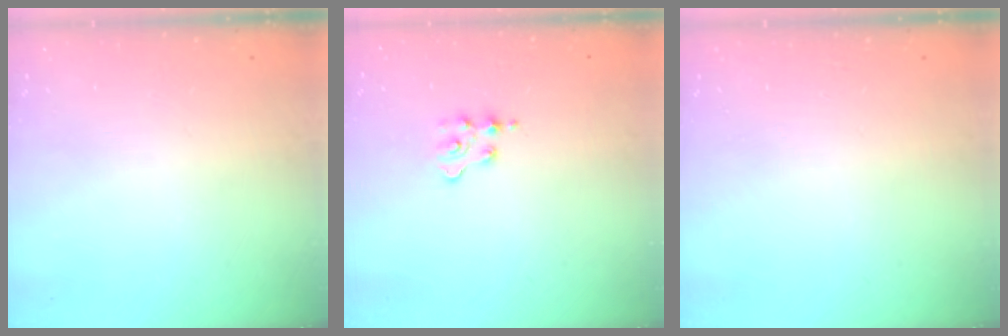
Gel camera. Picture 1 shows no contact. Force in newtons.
{"total": 2.6, "press": 2.5, "slide": 0.4}
{"total": 0.0}